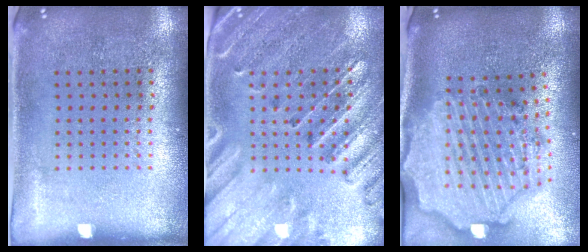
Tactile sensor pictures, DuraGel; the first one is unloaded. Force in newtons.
{"total": 2.9, "press": 2.7, "slide": 1.0}
{"total": 3.7, "press": 3.0, "slide": 2.1}